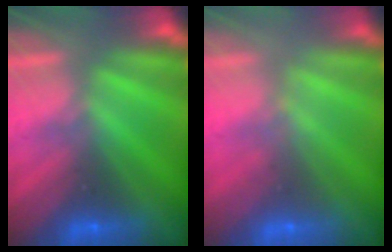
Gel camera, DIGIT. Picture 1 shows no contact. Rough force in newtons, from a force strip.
{"total": 1.7}